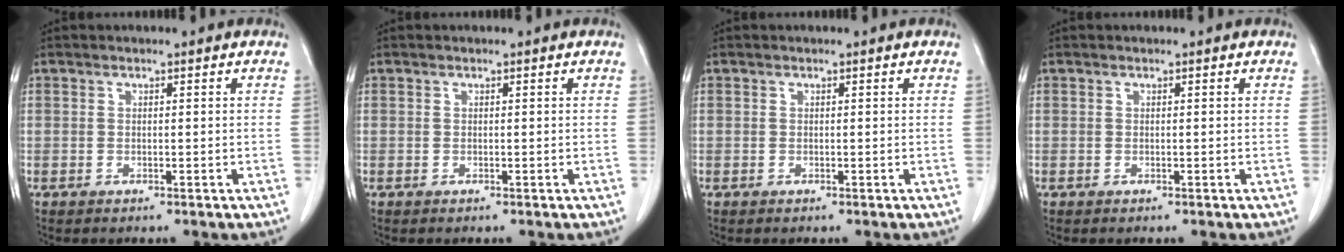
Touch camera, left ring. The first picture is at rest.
{"total": 0.0}
{"total": 0.0}
{"total": 0.0}